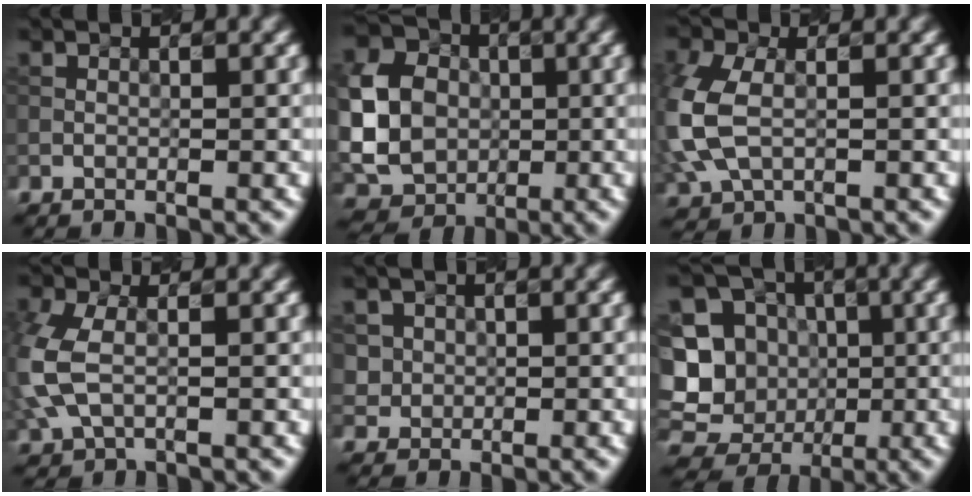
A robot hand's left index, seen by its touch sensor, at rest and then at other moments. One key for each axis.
{"total": 8.6, "fx": 0.2, "fy": 7.1, "fz": 4.8, "tx": -0.117, "ty": 0.007, "tz": -0.002}
{"total": 5.9, "fx": -0.2, "fy": 4.0, "fz": 4.4, "tx": -0.126, "ty": -0.001, "tz": -0.009}
{"total": 4.6, "fx": 0.0, "fy": 2.9, "fz": 3.5, "tx": -0.107, "ty": 0.002, "tz": -0.006}
{"total": 2.4, "fx": 0.8, "fy": 2.2, "fz": 0.4, "tx": -0.003, "ty": 0.000, "tz": 0.024}
{"total": 15.4, "fx": -1.0, "fy": 14.7, "fz": 4.6, "tx": -0.138, "ty": 0.013, "tz": -0.021}